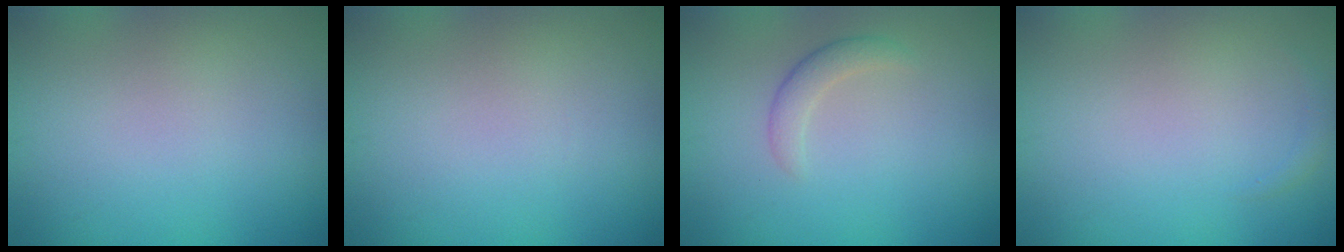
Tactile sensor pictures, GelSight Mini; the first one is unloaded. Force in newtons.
{"total": 0.0}
{"total": 1.6, "press": 1.6, "slide": 0.1}
{"total": 0.5, "press": 0.5, "slide": 0.1}